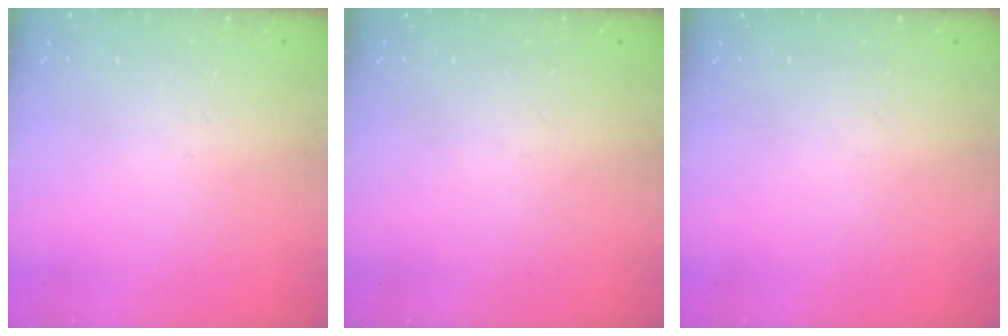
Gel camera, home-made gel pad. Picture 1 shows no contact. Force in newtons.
{"total": 0.0}
{"total": 0.0}